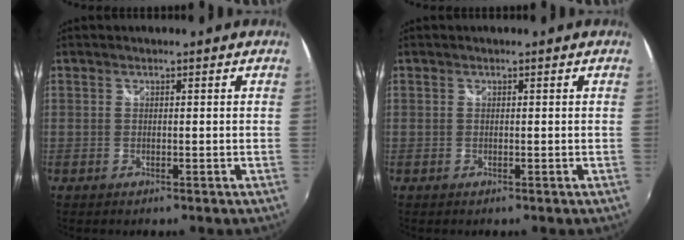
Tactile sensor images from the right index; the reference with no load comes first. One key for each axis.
{"total": 0.0}